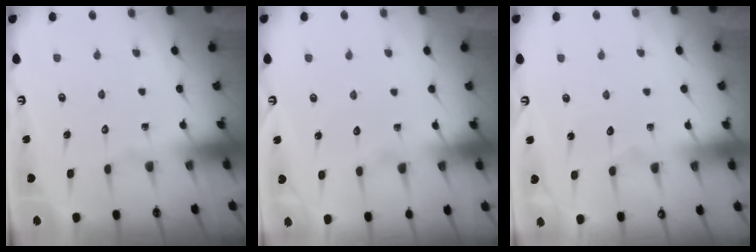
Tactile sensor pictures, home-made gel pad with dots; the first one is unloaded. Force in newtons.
{"total": 3.5, "press": 3.5, "slide": 0.4}
{"total": 3.4, "press": 3.4, "slide": 0.4}